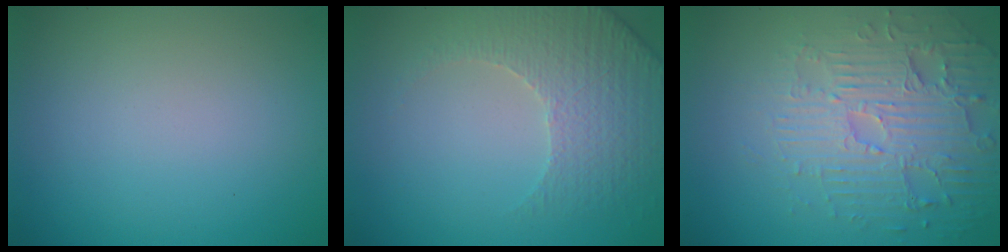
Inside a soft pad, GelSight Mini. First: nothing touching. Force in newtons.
{"total": 4.7, "press": 3.6, "slide": 3.0}
{"total": 5.1, "press": 4.5, "slide": 2.5}